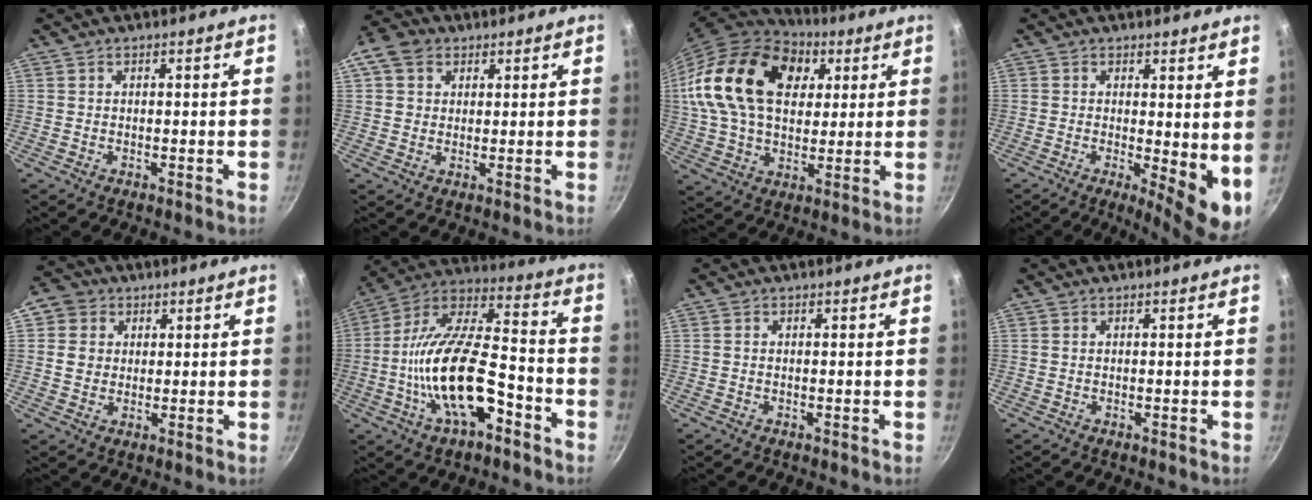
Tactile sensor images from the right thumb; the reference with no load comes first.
{"total": 7.5, "force": [2.8, 6.0, 3.5], "torque": [-0.044, 0.007, 0.039]}
{"total": 25.3, "force": [7.3, 16.7, 17.5], "torque": [-0.302, 0.007, 0.122]}
{"total": 8.1, "force": [0.2, 2.7, 7.6], "torque": [-0.096, -0.021, 0.005]}
{"total": 6.0, "force": [1.6, 5.4, 2.1], "torque": [-0.002, 0.004, 0.019]}
{"total": 20.7, "force": [-7.1, 8.9, 17.2], "torque": [-0.300, 0.049, -0.140]}
{"total": 0.0}
{"total": 0.0}